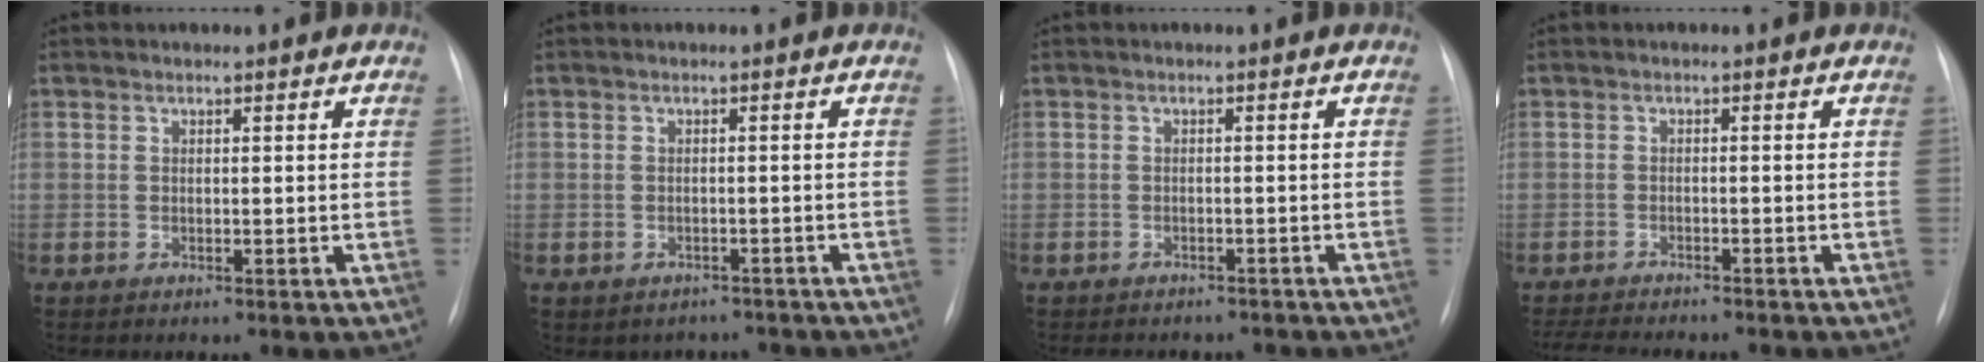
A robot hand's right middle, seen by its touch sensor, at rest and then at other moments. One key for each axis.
{"total": 4.5, "fx": -3.8, "fy": 2.4, "fz": 0.1, "tx": 0.006, "ty": 0.018, "tz": -0.043}
{"total": 6.7, "fx": -5.9, "fy": 2.7, "fz": 1.5, "tx": -0.015, "ty": 0.007, "tz": -0.065}
{"total": 10.2, "fx": -9.2, "fy": 1.7, "fz": 4.2, "tx": -0.061, "ty": -0.011, "tz": -0.129}